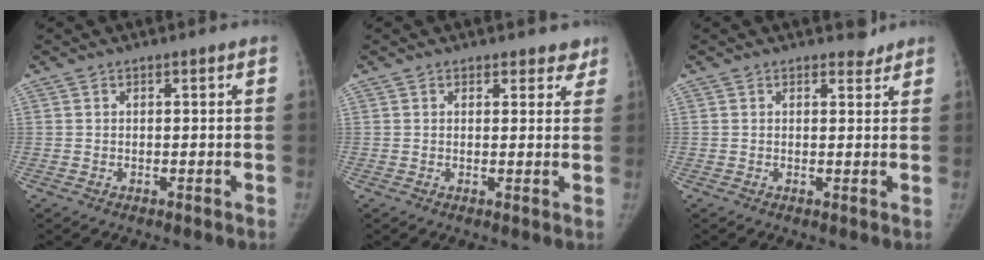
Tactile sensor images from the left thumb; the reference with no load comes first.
{"total": 3.4, "force": [2.7, 2.1, 0.5], "torque": [0.035, -0.013, 0.023]}
{"total": 1.8, "force": [1.6, 0.9, 0.0], "torque": [0.014, -0.012, 0.016]}